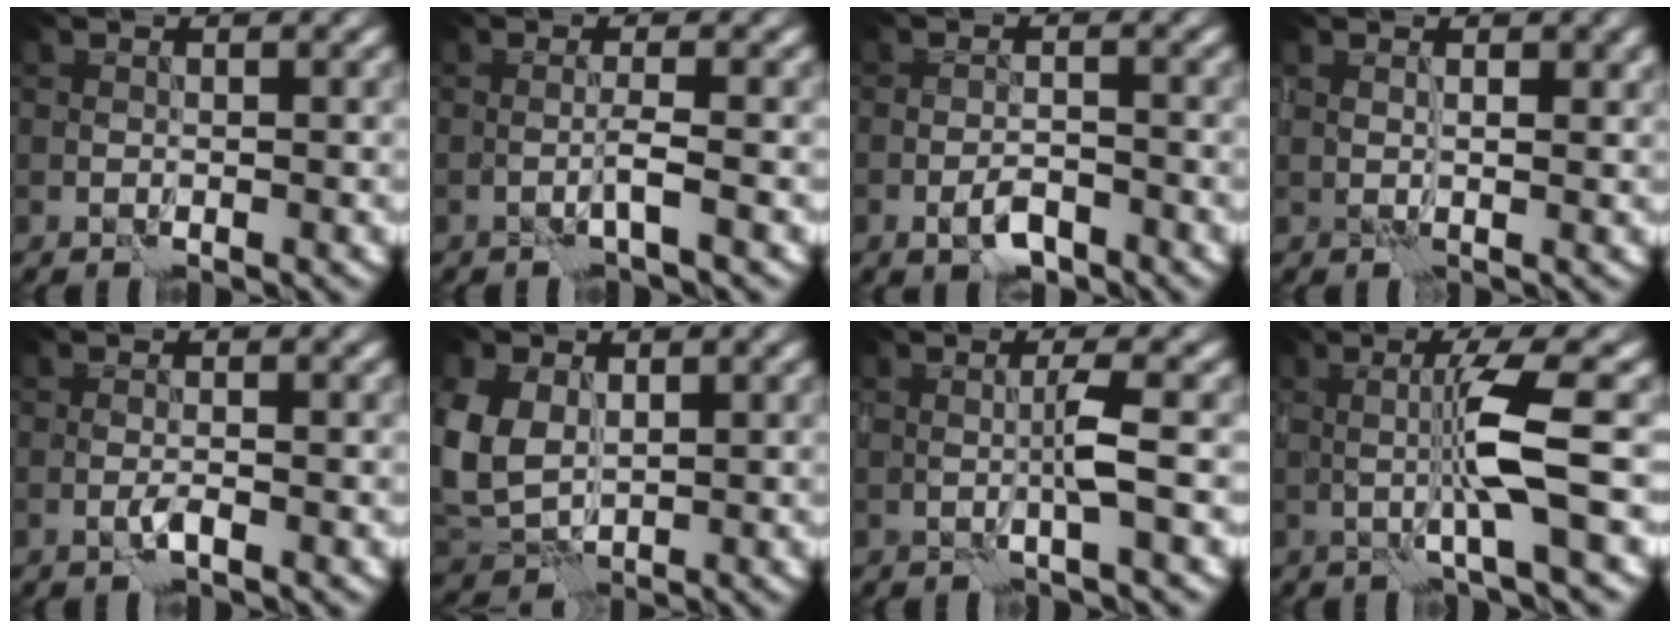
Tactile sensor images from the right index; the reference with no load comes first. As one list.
[{"total": 1.1, "force": [-0.2, -0.5, 1.0], "torque": [-0.018, 0.004, -0.007]}, {"total": 2.2, "force": [-1.3, 0.8, 1.5], "torque": [-0.027, -0.001, -0.024]}, {"total": 1.8, "force": [1.0, 0.8, 1.2], "torque": [-0.017, -0.005, 0.020]}, {"total": 0.7, "force": [-0.2, -0.2, 0.6], "torque": [-0.012, 0.001, -0.006]}, {"total": 5.6, "force": [1.4, 4.2, 3.5], "torque": [-0.101, -0.004, 0.021]}, {"total": 1.8, "force": [0.1, -0.4, 1.7], "torque": [-0.034, -0.002, -0.001]}, {"total": 4.2, "force": [0.2, -0.2, 4.2], "torque": [-0.082, 0.002, 0.001]}]